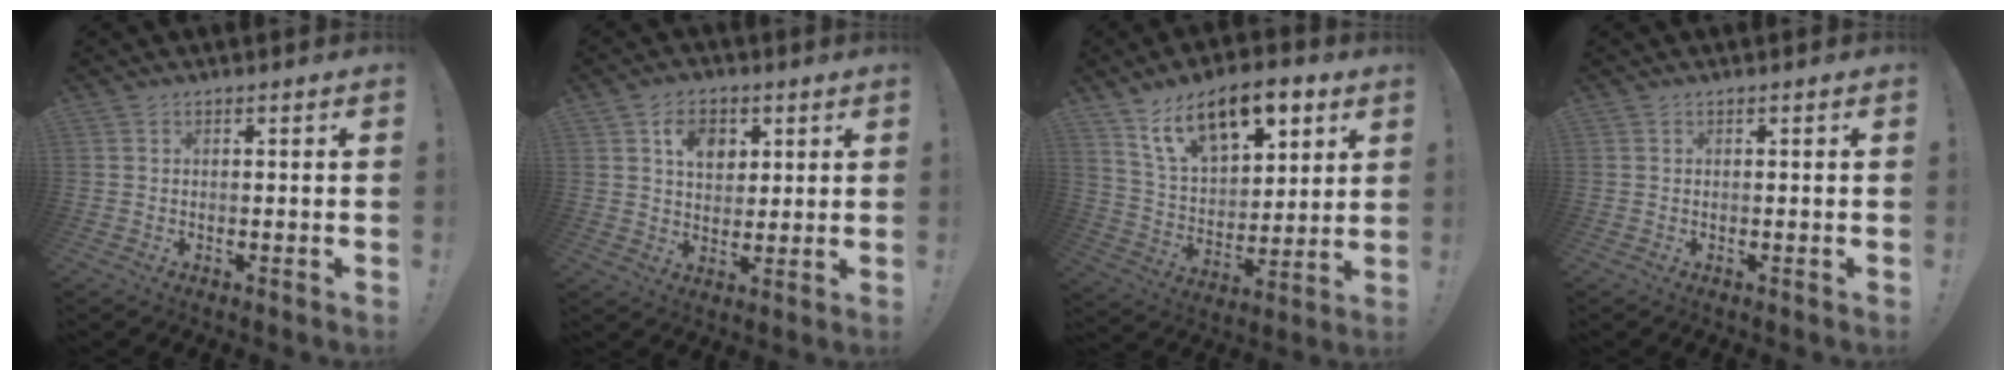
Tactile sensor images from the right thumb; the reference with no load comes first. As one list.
[{"total": 8.4, "force": [3.7, 6.1, 4.3], "torque": [-0.056, -0.013, 0.065]}, {"total": 17.3, "force": [10.3, 9.0, 10.7], "torque": [-0.174, -0.055, 0.185]}, {"total": 0.0}]